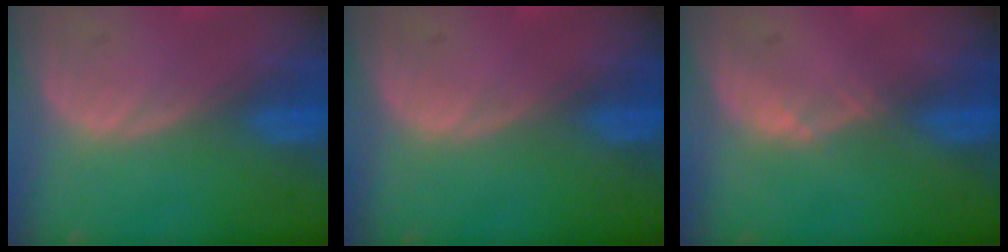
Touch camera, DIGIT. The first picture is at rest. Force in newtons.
{"total": 0.0}
{"total": 0.6, "press": 0.5, "slide": 0.2}